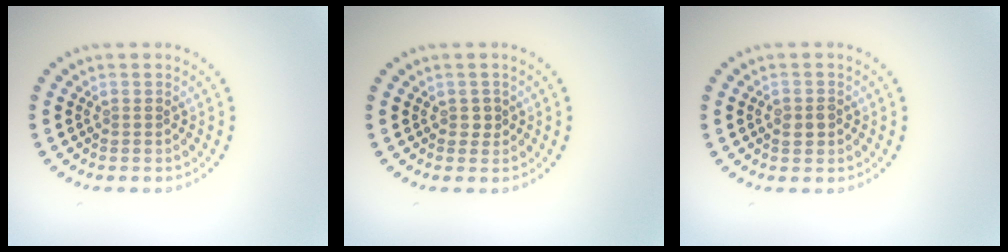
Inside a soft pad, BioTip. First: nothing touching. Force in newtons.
{"total": 0.7, "press": 0.6, "slide": 0.2}
{"total": 1.5, "press": 1.4, "slide": 0.5}